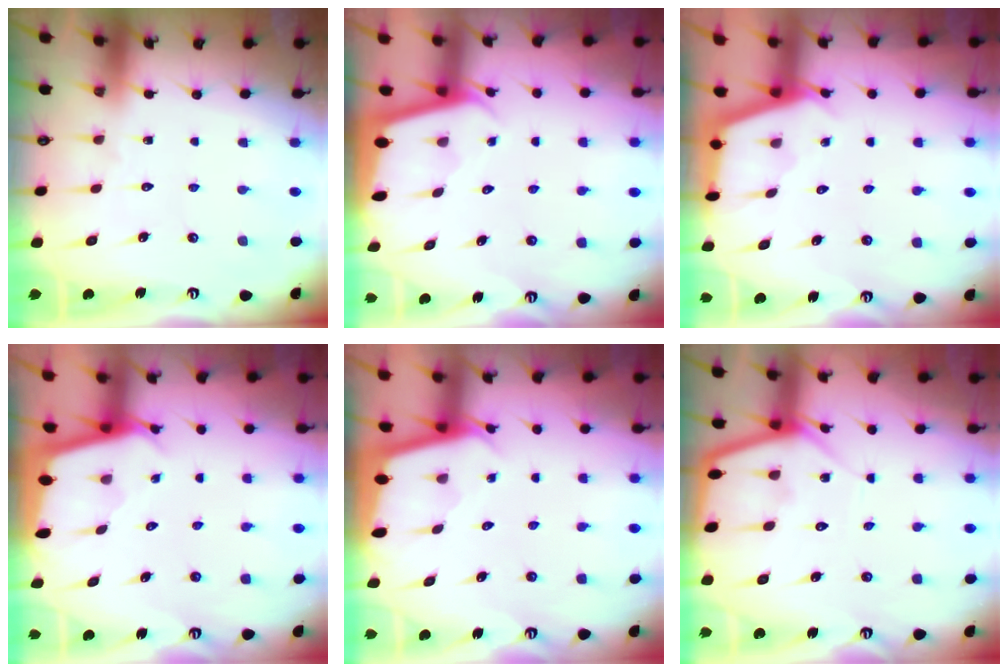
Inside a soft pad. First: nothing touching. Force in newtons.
{"total": 1.9, "press": 1.9, "slide": 0.1}
{"total": 2.4, "press": 2.4, "slide": 0.2}
{"total": 2.4, "press": 2.4, "slide": 0.1}
{"total": 1.9, "press": 1.9, "slide": 0.1}
{"total": 7.7, "press": 7.7, "slide": 0.5}